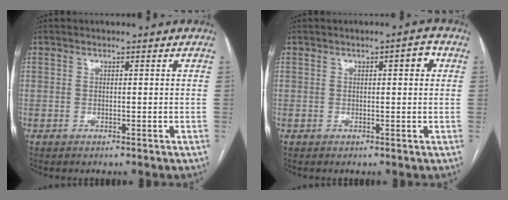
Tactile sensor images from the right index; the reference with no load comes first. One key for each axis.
{"total": 2.5, "fx": 0.8, "fy": 0.7, "fz": 2.3, "tx": -0.029, "ty": 0.005, "tz": 0.008}